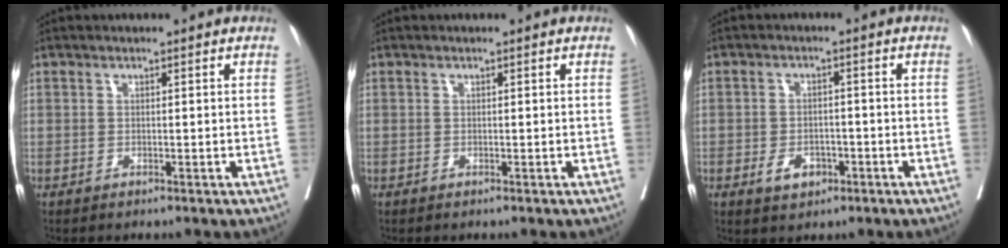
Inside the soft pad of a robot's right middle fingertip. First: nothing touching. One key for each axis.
{"total": 0.0}
{"total": 3.9, "fx": -1.8, "fy": 2.6, "fz": 2.4, "tx": -0.037, "ty": 0.003, "tz": -0.024}